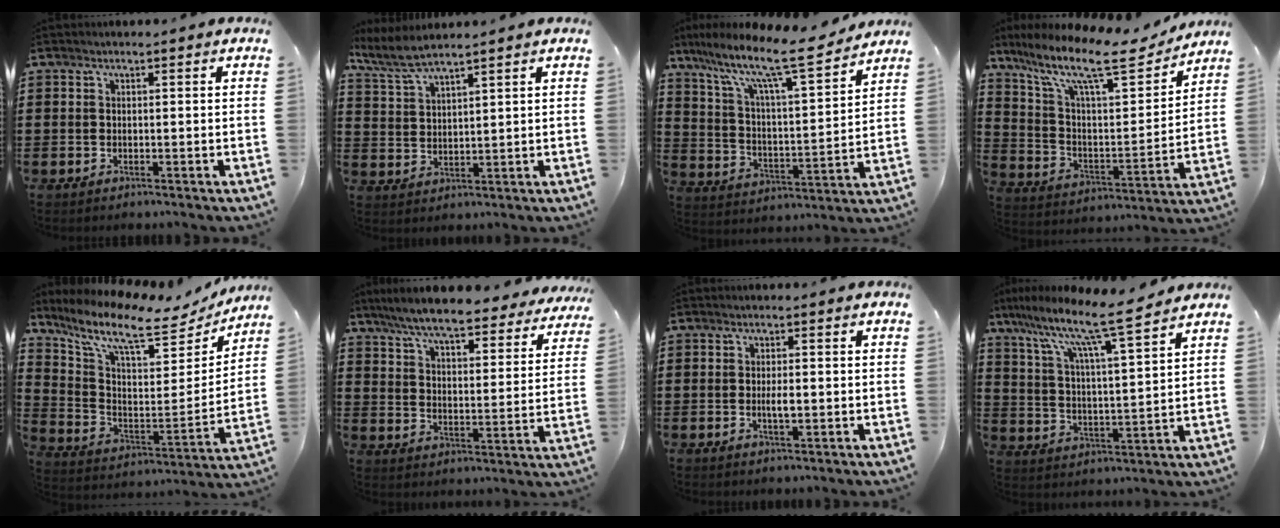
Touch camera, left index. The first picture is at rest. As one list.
[{"total": 4.9, "force": [4.3, 0.6, 2.3], "torque": [-0.060, -0.010, 0.078]}, {"total": 12.1, "force": [9.5, 1.8, 7.1], "torque": [-0.156, -0.061, 0.156]}, {"total": 14.0, "force": [10.6, 3.1, 8.6], "torque": [-0.190, -0.058, 0.175]}, {"total": 10.1, "force": [7.9, 2.4, 5.8], "torque": [-0.141, -0.051, 0.130]}, {"total": 7.9, "force": [7.2, 0.3, 3.2], "torque": [-0.094, -0.043, 0.125]}, {"total": 2.5, "force": [-0.3, 0.8, 2.4], "torque": [-0.044, 0.000, -0.005]}, {"total": 10.3, "force": [8.3, 0.5, 6.1], "torque": [-0.140, -0.054, 0.133]}]